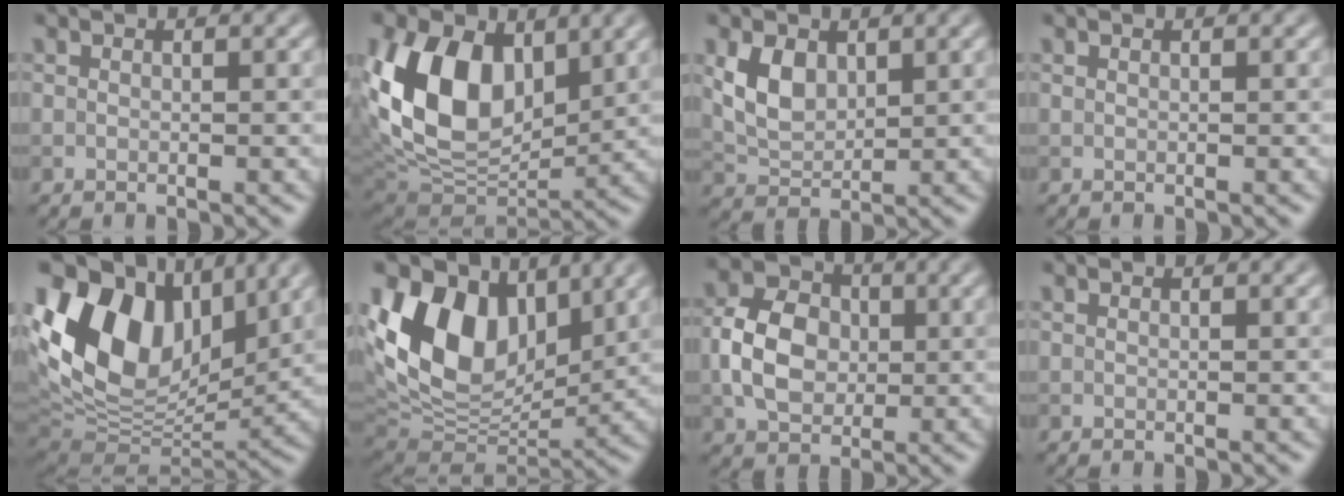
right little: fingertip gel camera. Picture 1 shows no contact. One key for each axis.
{"total": 12.1, "fx": 3.2, "fy": 8.1, "fz": 8.5, "tx": -0.180, "ty": -0.003, "tz": 0.052}
{"total": 3.8, "fx": 1.3, "fy": 2.5, "fz": 2.5, "tx": -0.057, "ty": -0.001, "tz": 0.028}
{"total": 0.0}
{"total": 15.6, "fx": 4.9, "fy": 10.3, "fz": 10.6, "tx": -0.211, "ty": 0.021, "tz": 0.090}
{"total": 13.0, "fx": 4.5, "fy": 8.5, "fz": 8.7, "tx": -0.172, "ty": 0.012, "tz": 0.081}
{"total": 6.1, "fx": -0.2, "fy": 4.6, "fz": 4.0, "tx": -0.081, "ty": 0.009, "tz": -0.010}
{"total": 0.0}